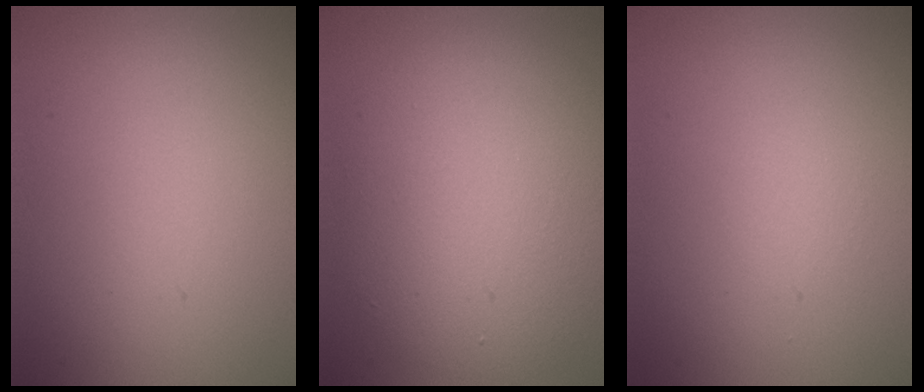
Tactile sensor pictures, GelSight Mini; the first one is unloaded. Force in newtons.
{"total": 7.6, "press": 7.6, "slide": 0.2}
{"total": 0.0}